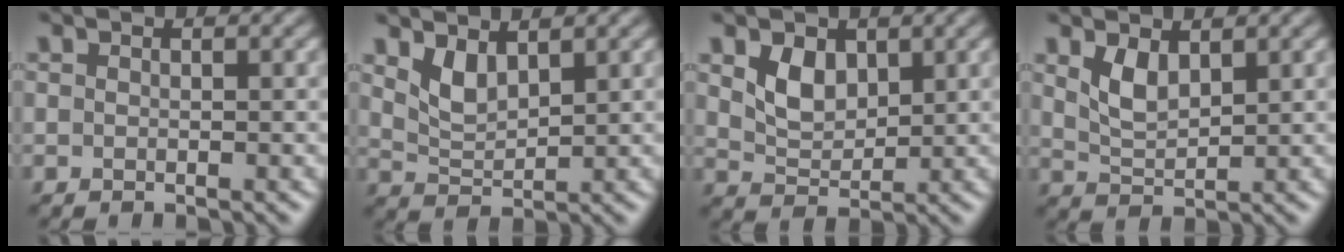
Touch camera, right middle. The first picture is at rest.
{"total": 2.2, "force": [1.5, 0.9, 1.3], "torque": [-0.036, -0.011, 0.038]}
{"total": 2.7, "force": [1.3, 1.8, 1.4], "torque": [-0.037, -0.005, 0.031]}
{"total": 2.2, "force": [1.3, 1.0, 1.5], "torque": [-0.042, -0.007, 0.032]}